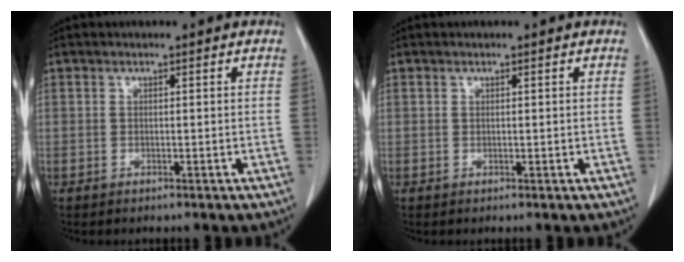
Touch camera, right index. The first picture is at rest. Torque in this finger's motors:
{"motor_torque": [-0.06, 0.05, 0.00, 0.00]}